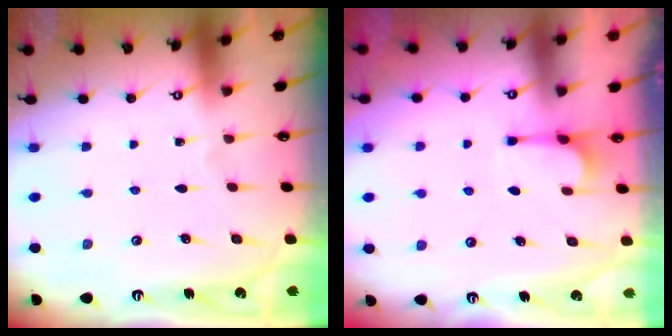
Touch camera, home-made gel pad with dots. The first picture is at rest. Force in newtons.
{"total": 2.0, "press": 1.7, "slide": 1.1}